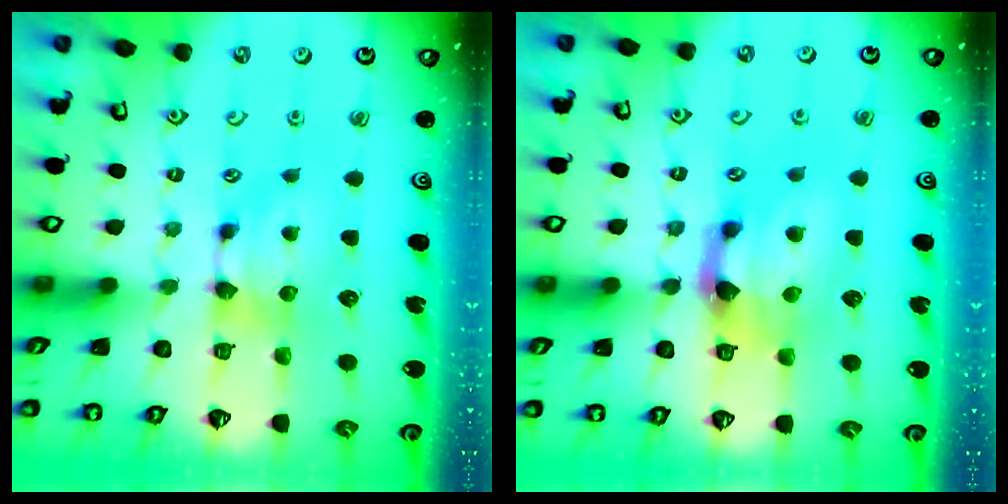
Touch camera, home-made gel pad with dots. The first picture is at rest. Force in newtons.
{"total": 4.0, "press": 3.6, "slide": 1.8}